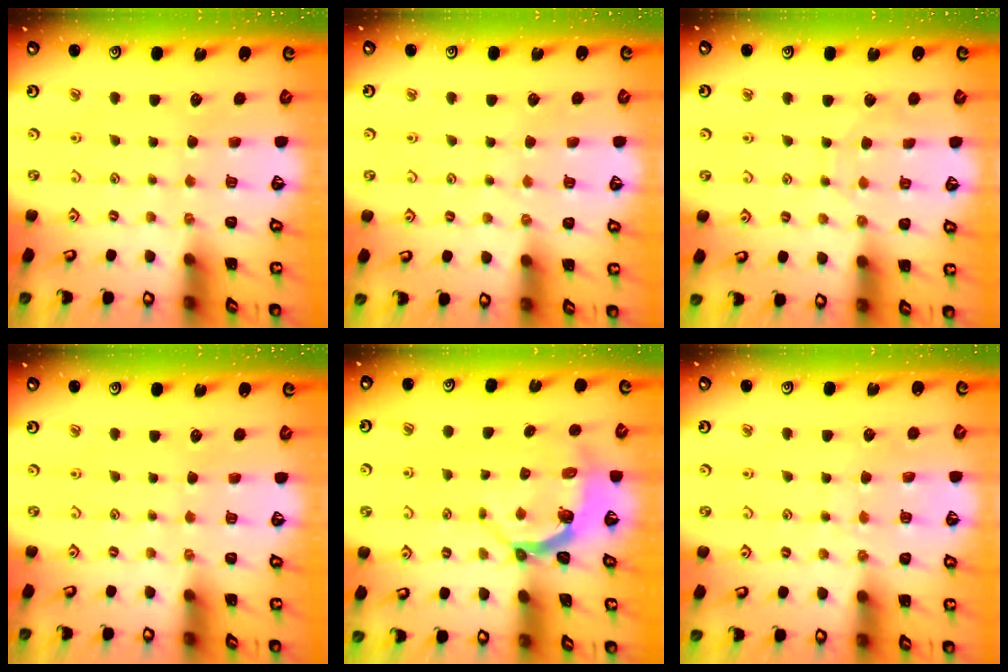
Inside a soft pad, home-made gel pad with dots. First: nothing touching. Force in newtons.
{"total": 2.8, "press": 2.8, "slide": 0.5}
{"total": 6.0, "press": 6.0, "slide": 0.6}
{"total": 0.0}
{"total": 5.2, "press": 3.8, "slide": 3.5}
{"total": 5.3, "press": 5.3, "slide": 0.7}